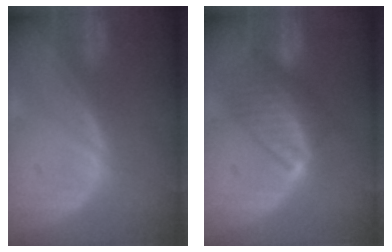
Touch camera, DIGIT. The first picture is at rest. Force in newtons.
{"total": 6.8, "press": 6.7, "slide": 1.0}